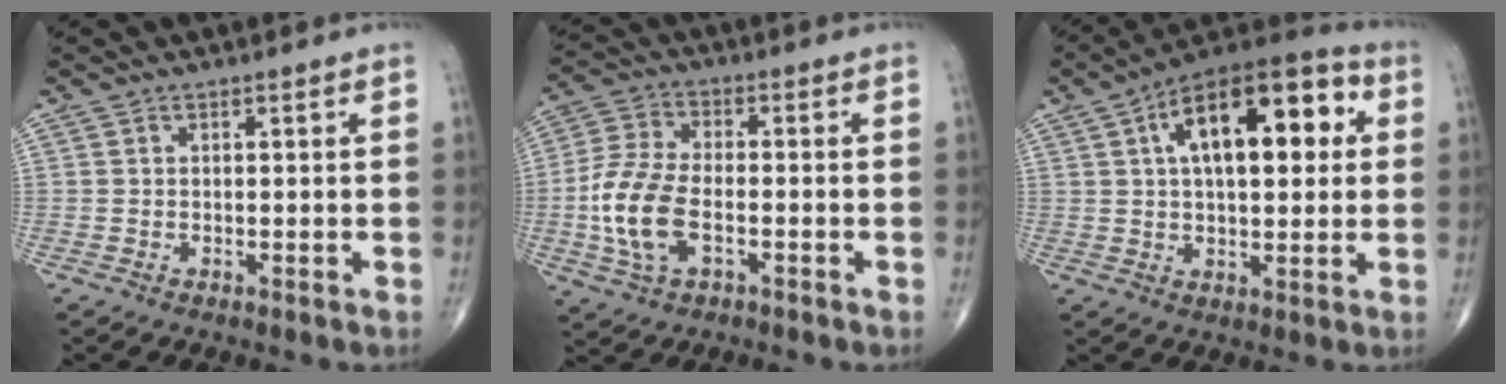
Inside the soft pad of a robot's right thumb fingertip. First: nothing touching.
{"total": 11.8, "force": [-2.7, 6.2, 9.6], "torque": [-0.208, 0.015, -0.055]}
{"total": 19.9, "force": [5.1, 9.4, 16.7], "torque": [-0.231, 0.023, 0.068]}